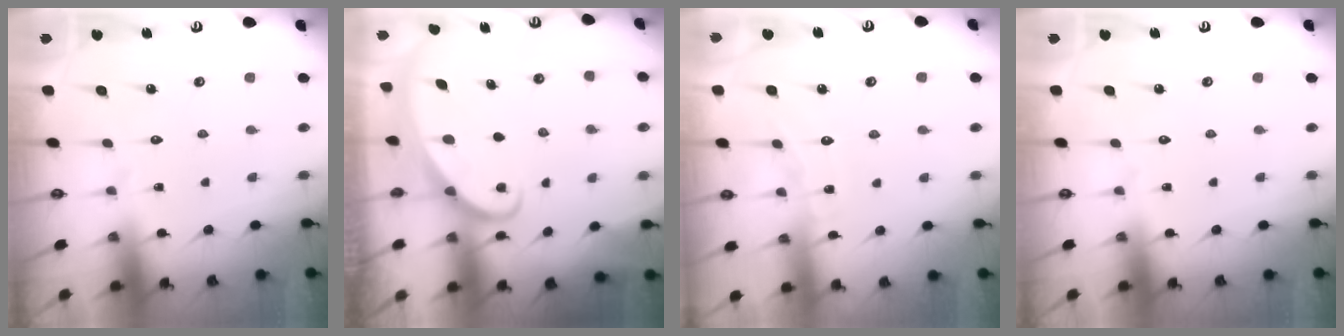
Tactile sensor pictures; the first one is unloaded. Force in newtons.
{"total": 2.1, "press": 2.1, "slide": 0.2}
{"total": 5.1, "press": 5.0, "slide": 0.7}
{"total": 0.0}